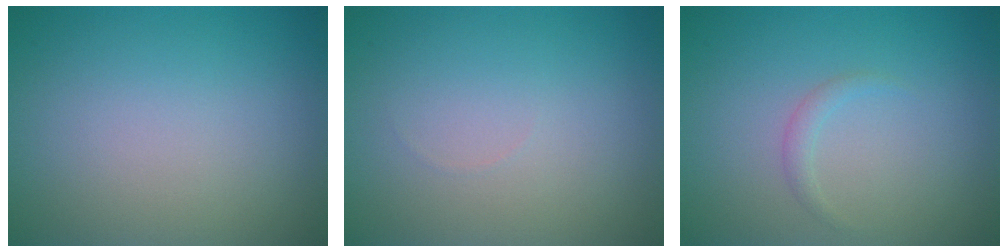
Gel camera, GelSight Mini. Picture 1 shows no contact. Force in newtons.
{"total": 0.0}
{"total": 0.9, "press": 0.9, "slide": 0.0}